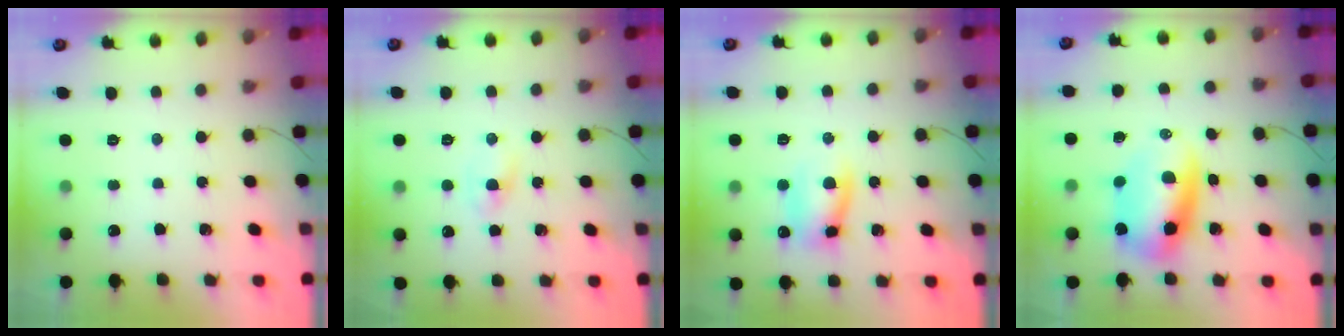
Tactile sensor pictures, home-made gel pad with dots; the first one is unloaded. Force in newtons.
{"total": 1.8, "press": 1.6, "slide": 0.8}
{"total": 9.6, "press": 9.6, "slide": 1.0}
{"total": 9.6, "press": 9.3, "slide": 2.5}